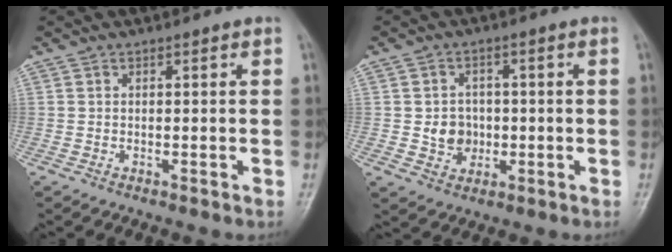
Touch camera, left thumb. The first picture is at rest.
{"total": 5.3, "force": [-0.5, 4.7, 2.2], "torque": [-0.010, 0.004, -0.008]}